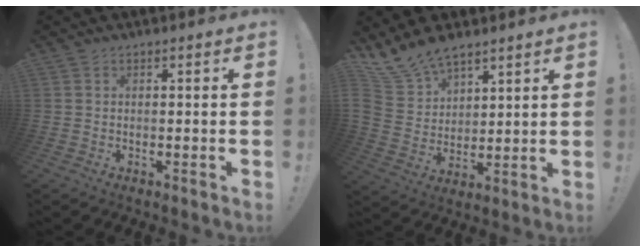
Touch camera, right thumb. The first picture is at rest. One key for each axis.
{"total": 12.1, "fx": 9.9, "fy": 5.8, "fz": 3.7, "tx": -0.095, "ty": -0.064, "tz": 0.196}